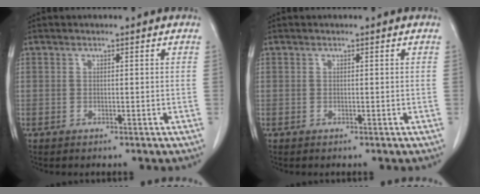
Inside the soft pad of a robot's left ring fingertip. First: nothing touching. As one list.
[{"total": 0.0}]